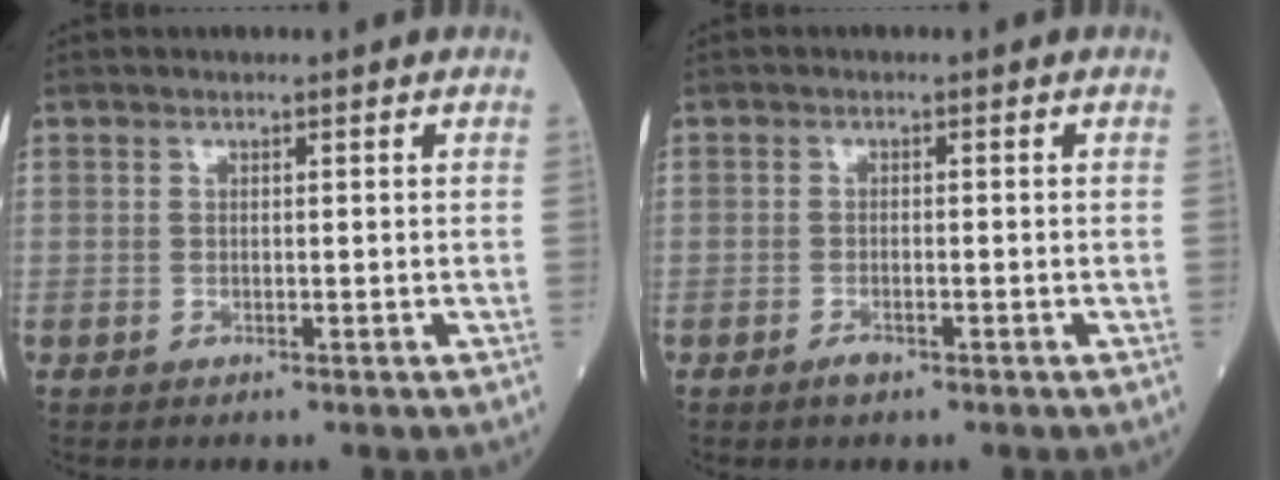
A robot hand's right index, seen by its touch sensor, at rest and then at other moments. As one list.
[{"total": 1.4, "force": [-0.7, 0.7, 0.9], "torque": [-0.015, -0.001, -0.005]}]